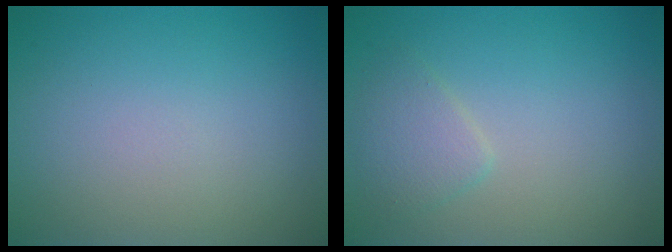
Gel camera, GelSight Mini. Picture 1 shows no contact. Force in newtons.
{"total": 2.0, "press": 2.0, "slide": 0.1}